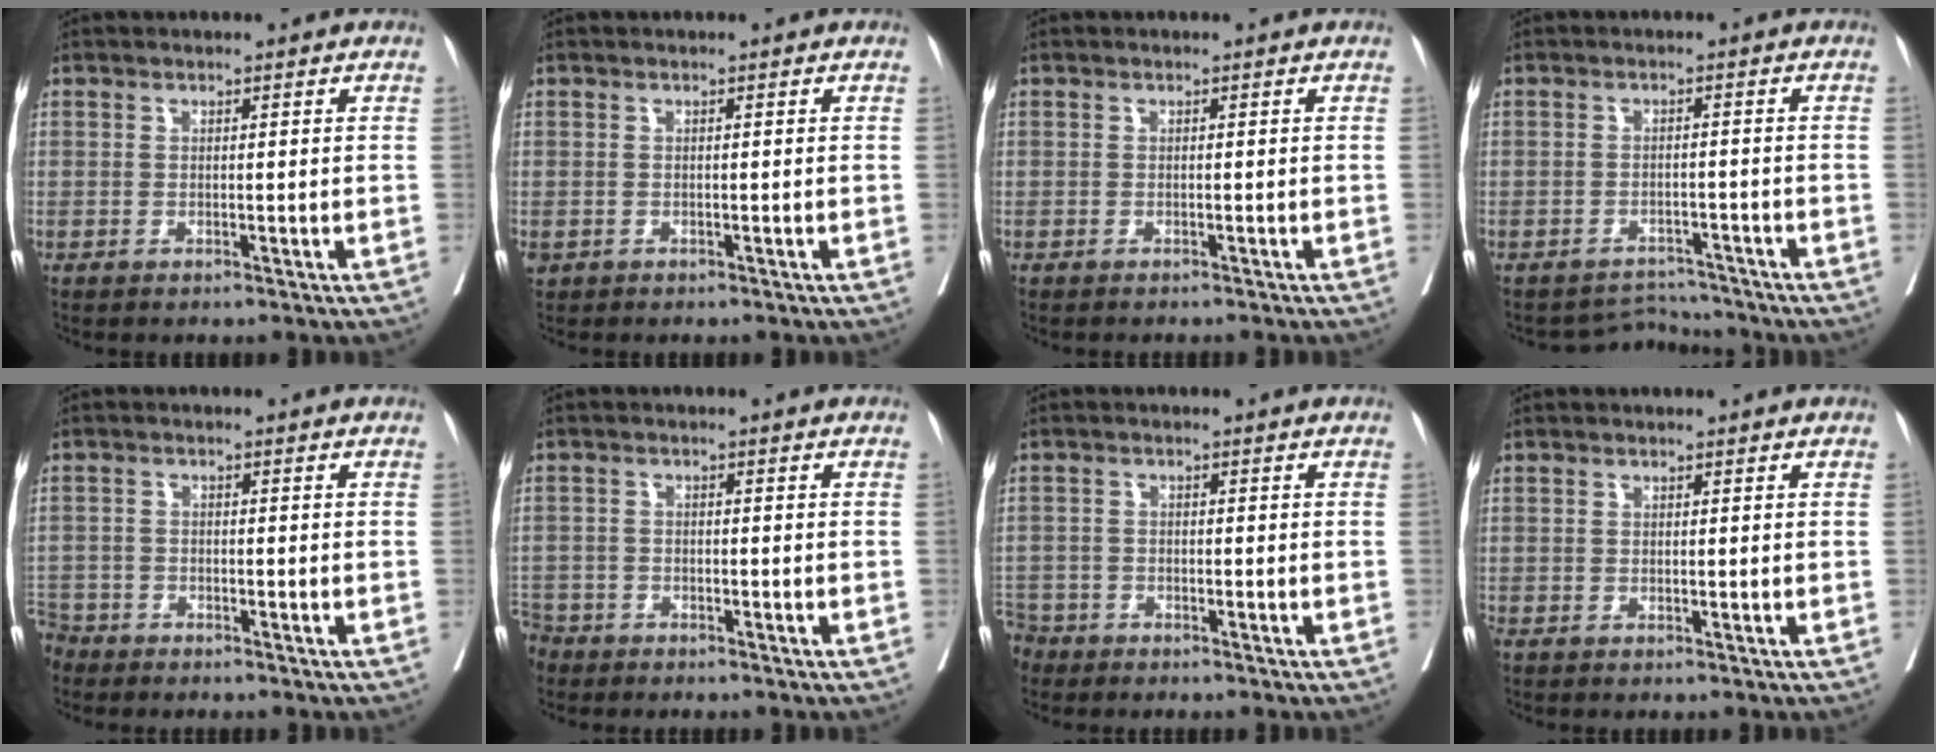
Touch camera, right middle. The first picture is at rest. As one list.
[{"total": 0.9, "force": [-0.2, 0.8, 0.3], "torque": [-0.006, 0.003, 0.002]}, {"total": 1.5, "force": [-1.4, 0.1, 0.5], "torque": [-0.007, -0.001, -0.020]}, {"total": 3.5, "force": [-3.2, 0.1, -1.5], "torque": [0.025, 0.010, -0.045]}, {"total": 4.7, "force": [-4.2, 2.1, 0.1], "torque": [-0.001, -0.005, -0.085]}, {"total": 5.4, "force": [-4.5, 2.8, 0.7], "torque": [-0.018, -0.005, -0.089]}, {"total": 4.8, "force": [-4.1, 2.6, 0.1], "torque": [-0.003, -0.002, -0.082]}, {"total": 0.0}]